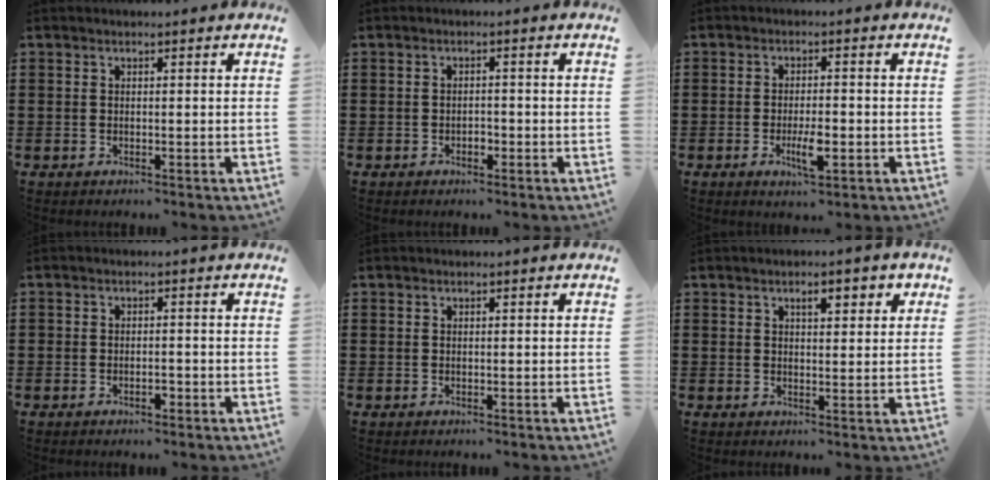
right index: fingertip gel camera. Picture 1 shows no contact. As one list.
[{"total": 0.9, "force": [-0.5, 0.5, 0.5], "torque": [-0.013, -0.003, -0.010]}, {"total": 4.8, "force": [-1.6, 1.5, 4.3], "torque": [-0.083, -0.002, -0.031]}, {"total": 1.3, "force": [-0.9, 0.6, 0.7], "torque": [-0.017, -0.002, -0.019]}, {"total": 0.0}, {"total": 3.2, "force": [1.5, 1.2, 2.5], "torque": [-0.038, 0.001, 0.020]}]